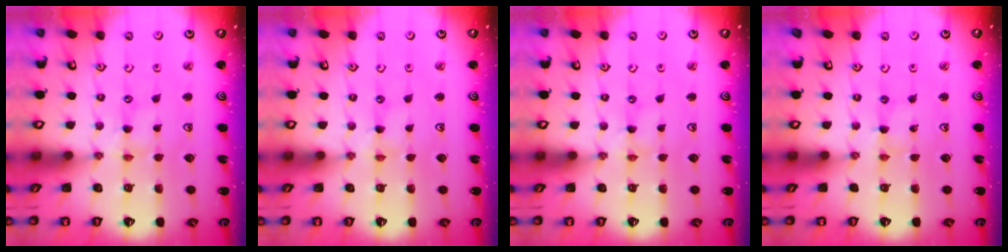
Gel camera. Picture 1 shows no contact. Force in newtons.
{"total": 0.0}
{"total": 0.0}
{"total": 1.1, "press": 1.1, "slide": 0.1}